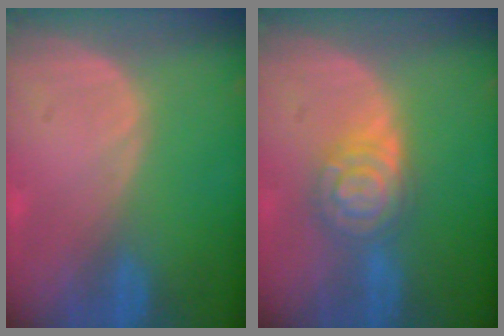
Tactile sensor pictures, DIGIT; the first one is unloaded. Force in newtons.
{"total": 6.7, "press": 6.6, "slide": 0.4}